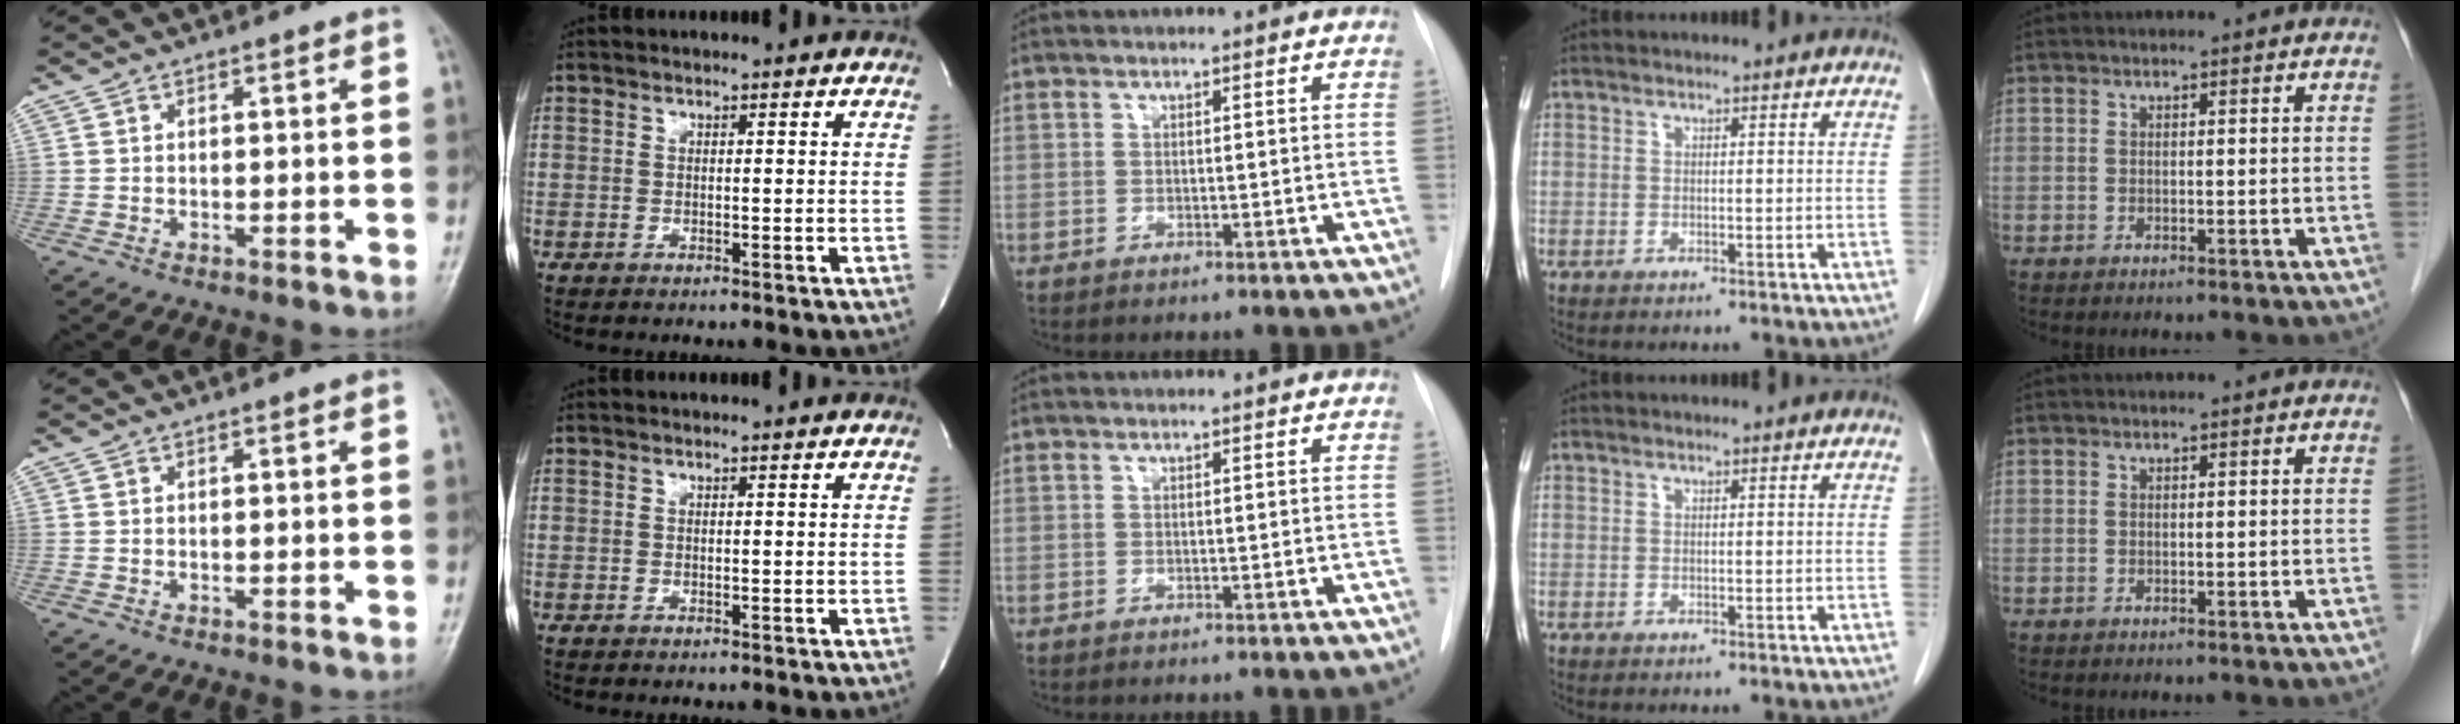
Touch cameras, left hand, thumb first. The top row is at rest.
{}